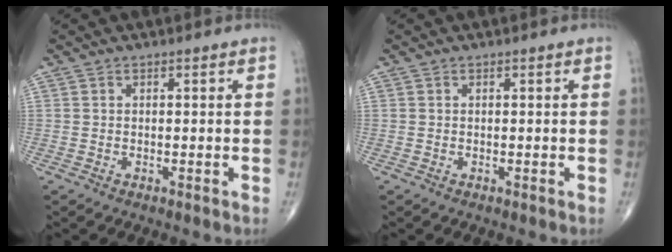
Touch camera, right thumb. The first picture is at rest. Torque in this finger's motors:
{"motor_torque": [-0.37, -0.30, -0.11, 0.06, 0.00]}